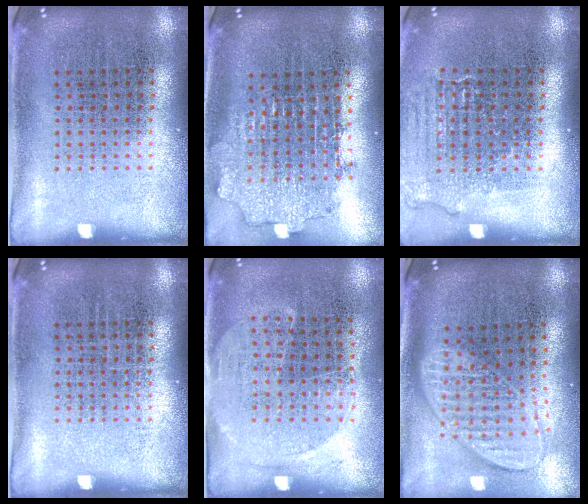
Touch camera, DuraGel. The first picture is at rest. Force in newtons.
{"total": 2.0, "press": 1.5, "slide": 1.3}
{"total": 1.1, "press": 1.1, "slide": 0.2}
{"total": 0.0}
{"total": 1.4, "press": 1.2, "slide": 0.8}
{"total": 1.9, "press": 1.5, "slide": 1.1}